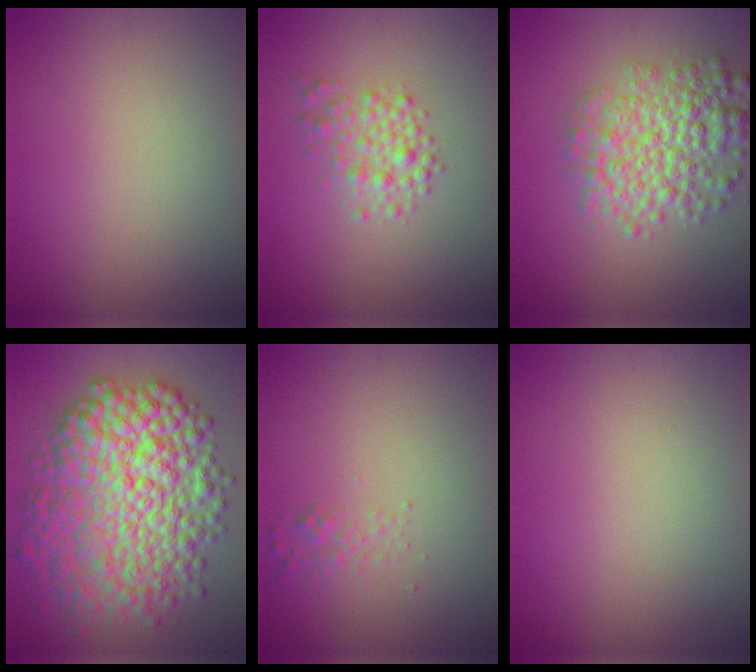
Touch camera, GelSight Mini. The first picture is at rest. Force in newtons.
{"total": 2.6, "press": 2.6, "slide": 0.1}
{"total": 6.1, "press": 6.1, "slide": 0.1}
{"total": 11.8, "press": 11.8, "slide": 0.1}
{"total": 1.0, "press": 1.0, "slide": 0.0}
{"total": 0.0}